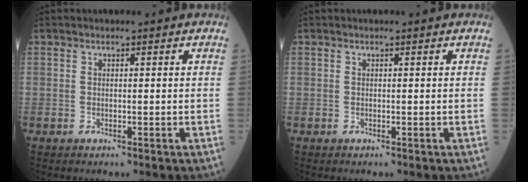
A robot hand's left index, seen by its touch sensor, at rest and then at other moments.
{"total": 0.0}